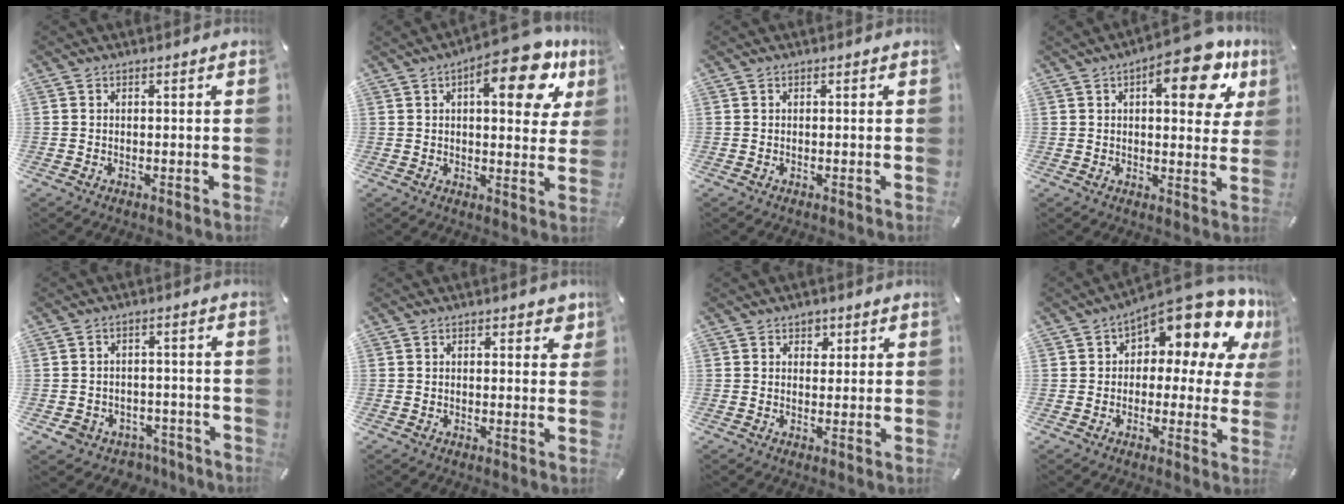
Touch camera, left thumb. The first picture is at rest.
{"total": 16.5, "force": [8.2, 6.4, 12.8], "torque": [-0.167, -0.037, 0.125]}
{"total": 0.0}
{"total": 15.5, "force": [7.2, 6.5, 12.1], "torque": [-0.149, -0.030, 0.110]}
{"total": 5.2, "force": [-2.7, 4.2, 1.2], "torque": [-0.035, 0.016, -0.051]}
{"total": 2.6, "force": [1.3, 1.5, 1.7], "torque": [-0.005, -0.006, 0.014]}
{"total": 2.3, "force": [1.1, 2.0, 0.7], "torque": [0.009, -0.006, 0.012]}
{"total": 14.1, "force": [9.1, 5.9, 9.1], "torque": [-0.125, -0.080, 0.148]}